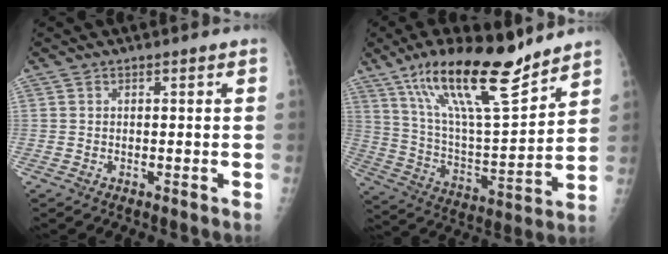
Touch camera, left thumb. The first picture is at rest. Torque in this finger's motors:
{"motor_torque": [0.39, 0.32, 1.57, -1.20, 0.40]}